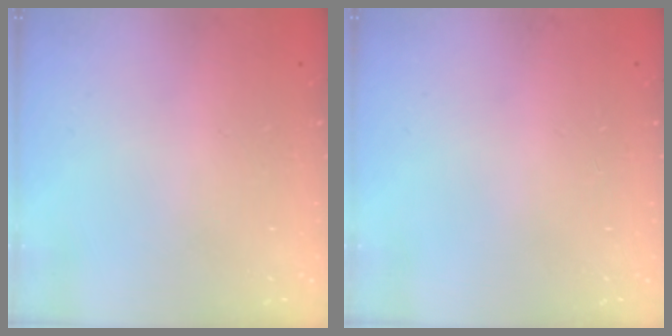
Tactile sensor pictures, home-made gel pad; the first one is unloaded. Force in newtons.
{"total": 0.0}